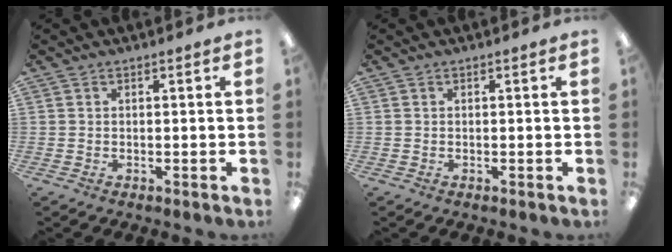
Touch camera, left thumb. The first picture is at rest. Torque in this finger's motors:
{"motor_torque": [-0.08, -0.06, 0.12, 0.01, 0.00]}